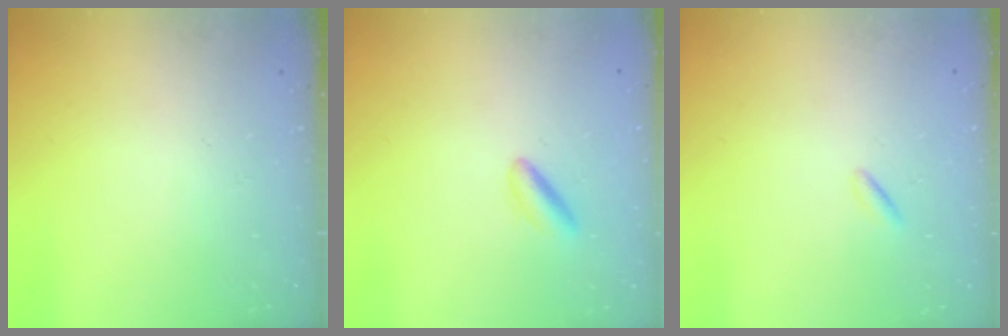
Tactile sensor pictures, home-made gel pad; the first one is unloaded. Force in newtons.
{"total": 3.6, "press": 3.5, "slide": 1.0}
{"total": 0.5, "press": 0.4, "slide": 0.4}